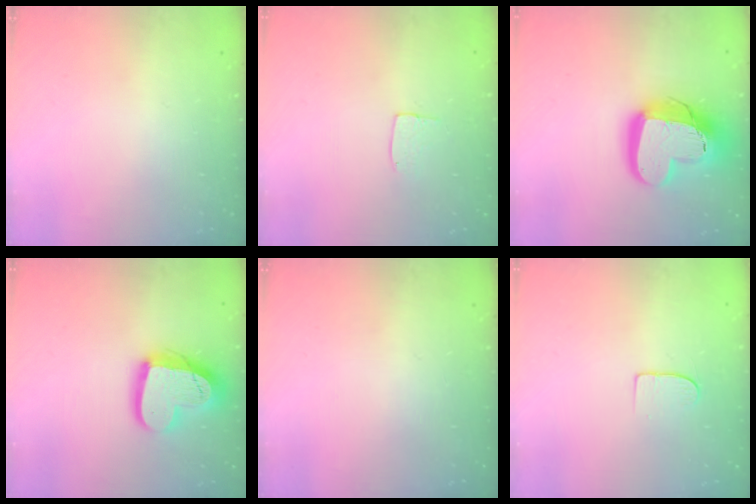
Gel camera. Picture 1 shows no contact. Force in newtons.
{"total": 3.8, "press": 3.8, "slide": 0.2}
{"total": 19.5, "press": 19.5, "slide": 1.6}
{"total": 18.3, "press": 18.2, "slide": 1.6}
{"total": 0.0}
{"total": 5.4, "press": 5.4, "slide": 0.4}